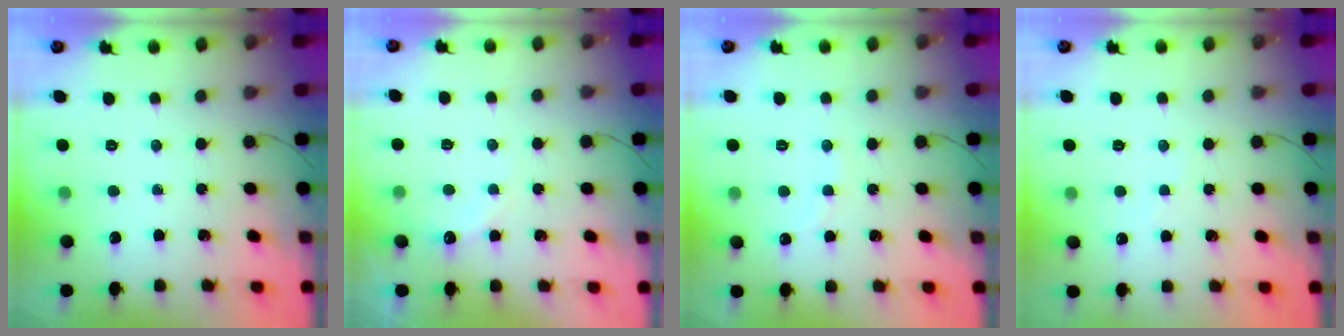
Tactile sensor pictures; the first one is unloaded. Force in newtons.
{"total": 5.5, "press": 5.4, "slide": 1.0}
{"total": 5.9, "press": 5.7, "slide": 1.4}
{"total": 3.4, "press": 3.3, "slide": 1.0}